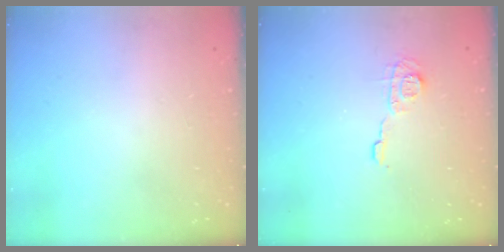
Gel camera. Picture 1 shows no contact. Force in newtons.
{"total": 6.8, "press": 6.8, "slide": 0.2}